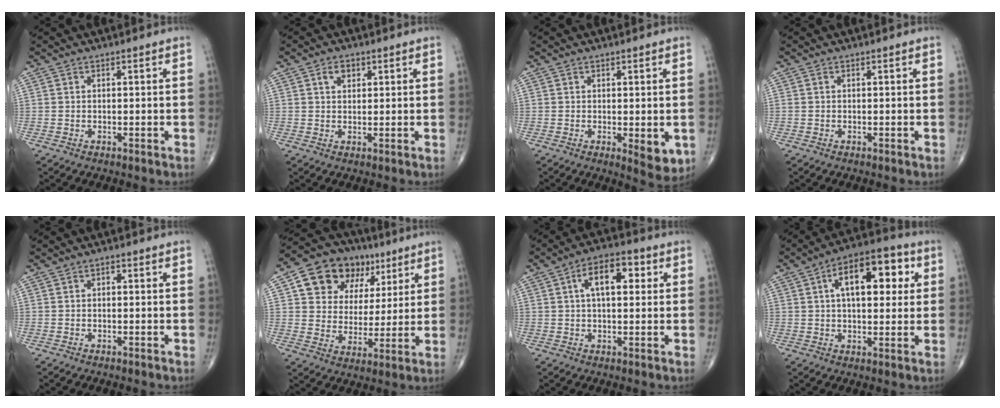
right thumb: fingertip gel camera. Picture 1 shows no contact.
{"total": 2.9, "force": [1.3, 1.9, 1.7], "torque": [-0.018, -0.002, 0.021]}
{"total": 5.1, "force": [-0.9, 2.1, 4.6], "torque": [-0.051, -0.013, -0.006]}
{"total": 0.0}
{"total": 0.8, "force": [0.0, 0.5, 0.6], "torque": [-0.002, 0.003, -0.005]}
{"total": 16.3, "force": [7.3, 12.2, 7.9], "torque": [-0.083, -0.001, 0.122]}
{"total": 8.9, "force": [2.3, 4.5, 7.3], "torque": [-0.103, 0.017, 0.029]}
{"total": 14.7, "force": [4.0, 7.4, 12.0], "torque": [-0.152, 0.020, 0.055]}